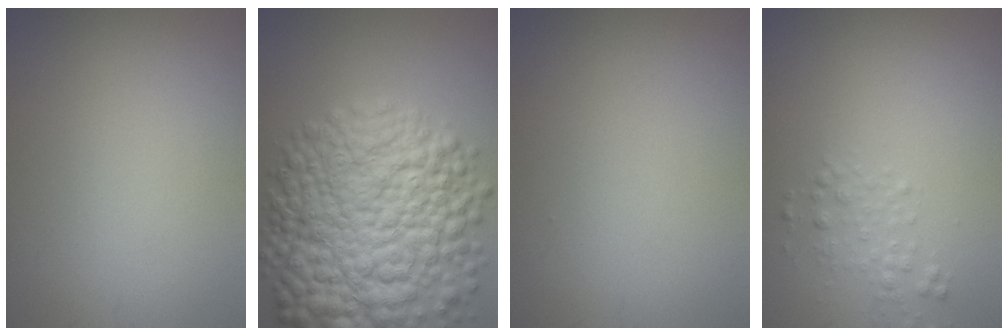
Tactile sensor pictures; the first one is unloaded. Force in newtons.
{"total": 14.7, "press": 14.7, "slide": 0.5}
{"total": 0.0}
{"total": 1.6, "press": 1.6, "slide": 0.1}